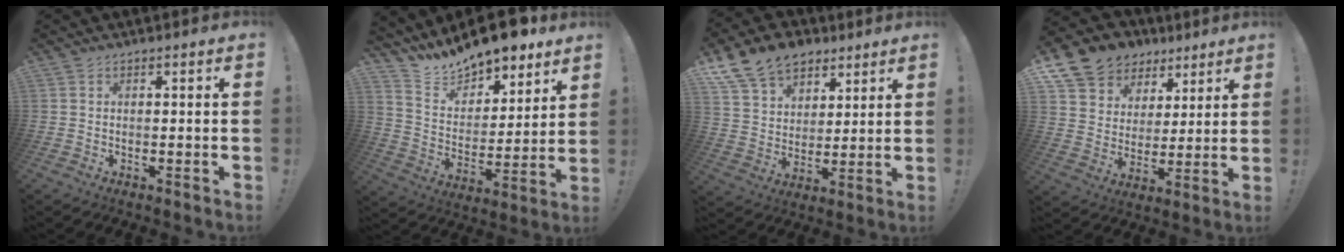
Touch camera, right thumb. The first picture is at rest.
{"total": 13.4, "force": [12.5, 3.5, 2.9], "torque": [-0.077, -0.107, 0.224]}
{"total": 14.5, "force": [9.2, 10.0, 5.1], "torque": [-0.082, -0.053, 0.178]}
{"total": 11.2, "force": [7.1, 8.3, 2.6], "torque": [-0.044, -0.055, 0.142]}